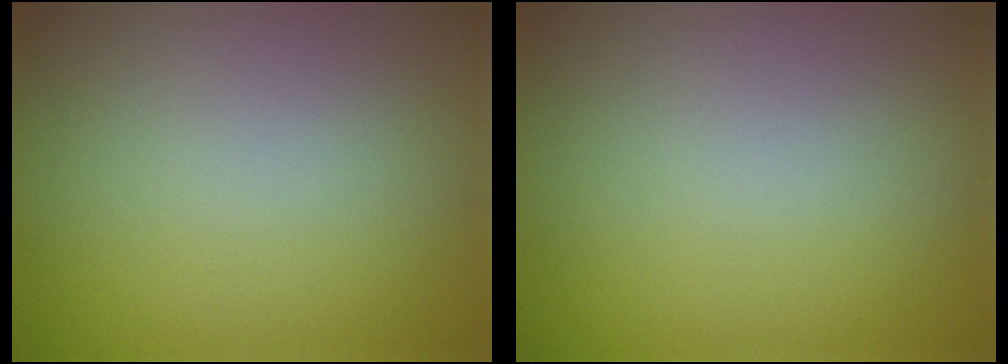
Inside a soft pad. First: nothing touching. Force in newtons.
{"total": 0.0}